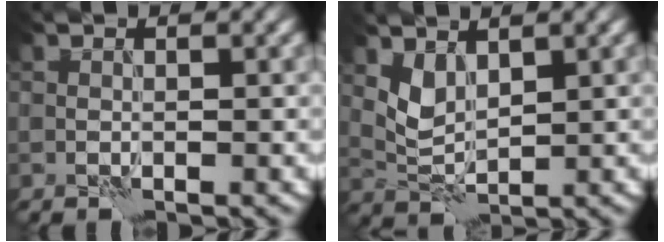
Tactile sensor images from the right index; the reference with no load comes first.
{"total": 2.4, "force": [1.7, 1.1, 1.3], "torque": [-0.032, -0.008, 0.040]}